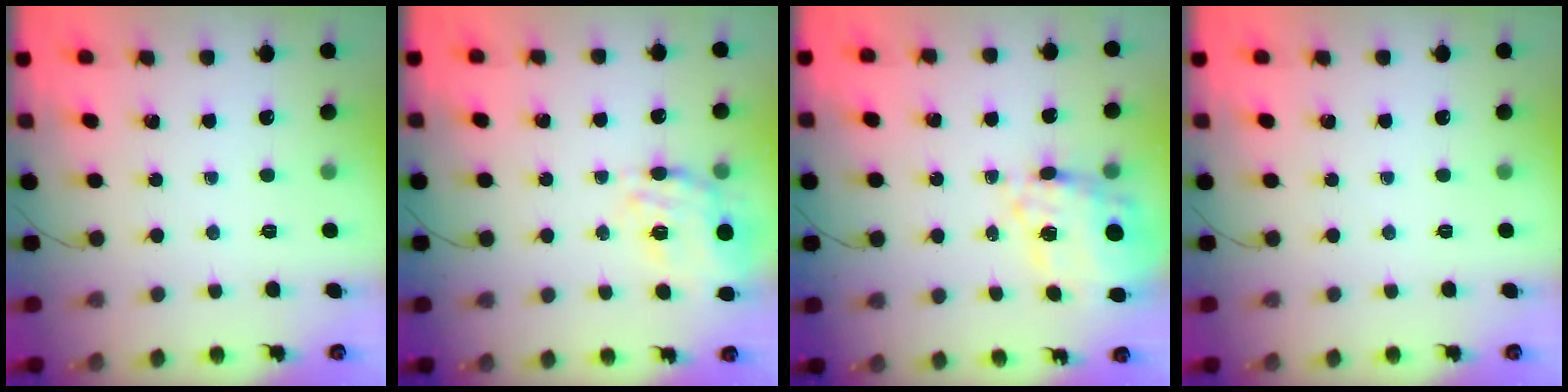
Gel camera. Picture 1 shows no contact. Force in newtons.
{"total": 15.7, "press": 15.5, "slide": 2.5}
{"total": 11.6, "press": 10.9, "slide": 4.1}
{"total": 0.0}